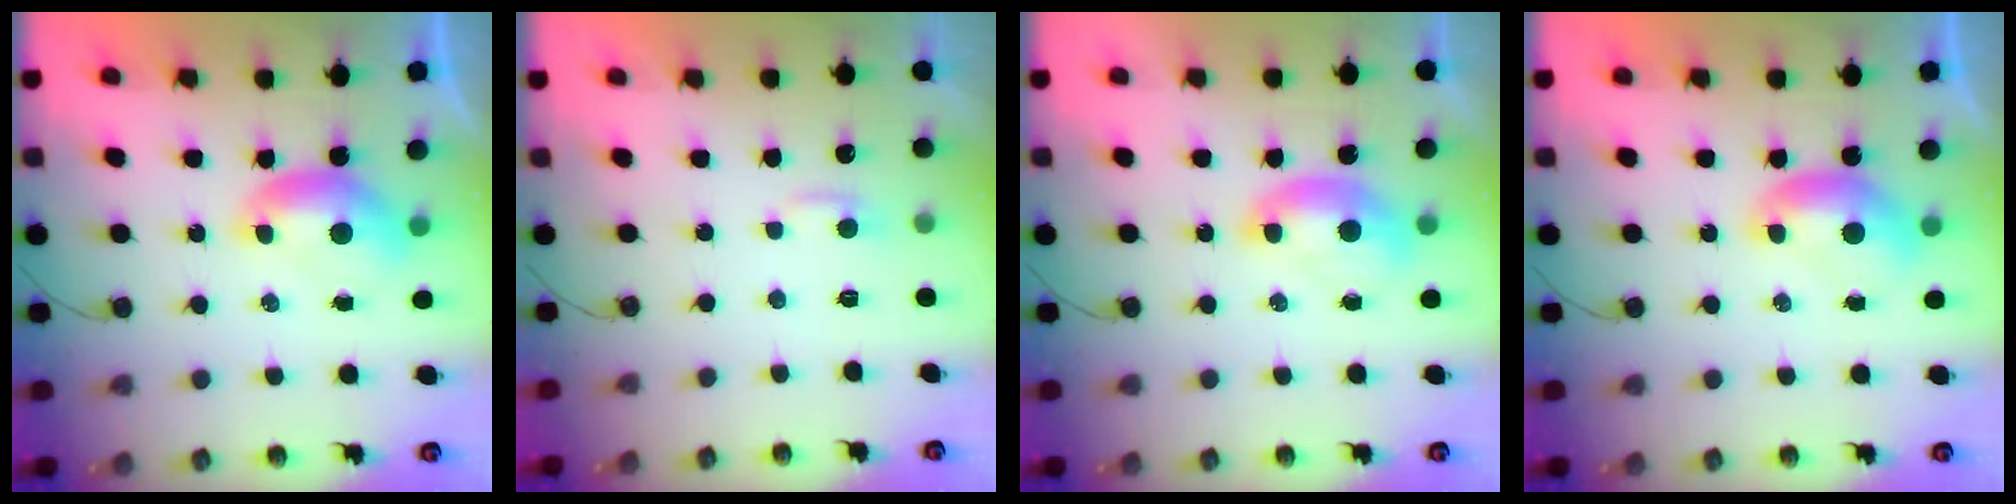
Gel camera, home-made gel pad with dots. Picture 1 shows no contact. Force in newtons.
{"total": 3.6, "press": 3.6, "slide": 0.2}
{"total": 1.4, "press": 1.4, "slide": 0.4}
{"total": 0.0}